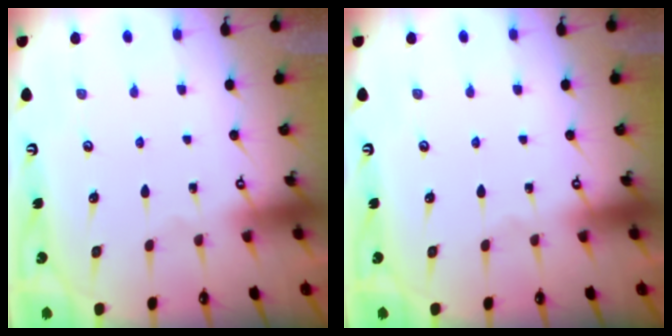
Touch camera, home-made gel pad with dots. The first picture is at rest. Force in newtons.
{"total": 0.0}